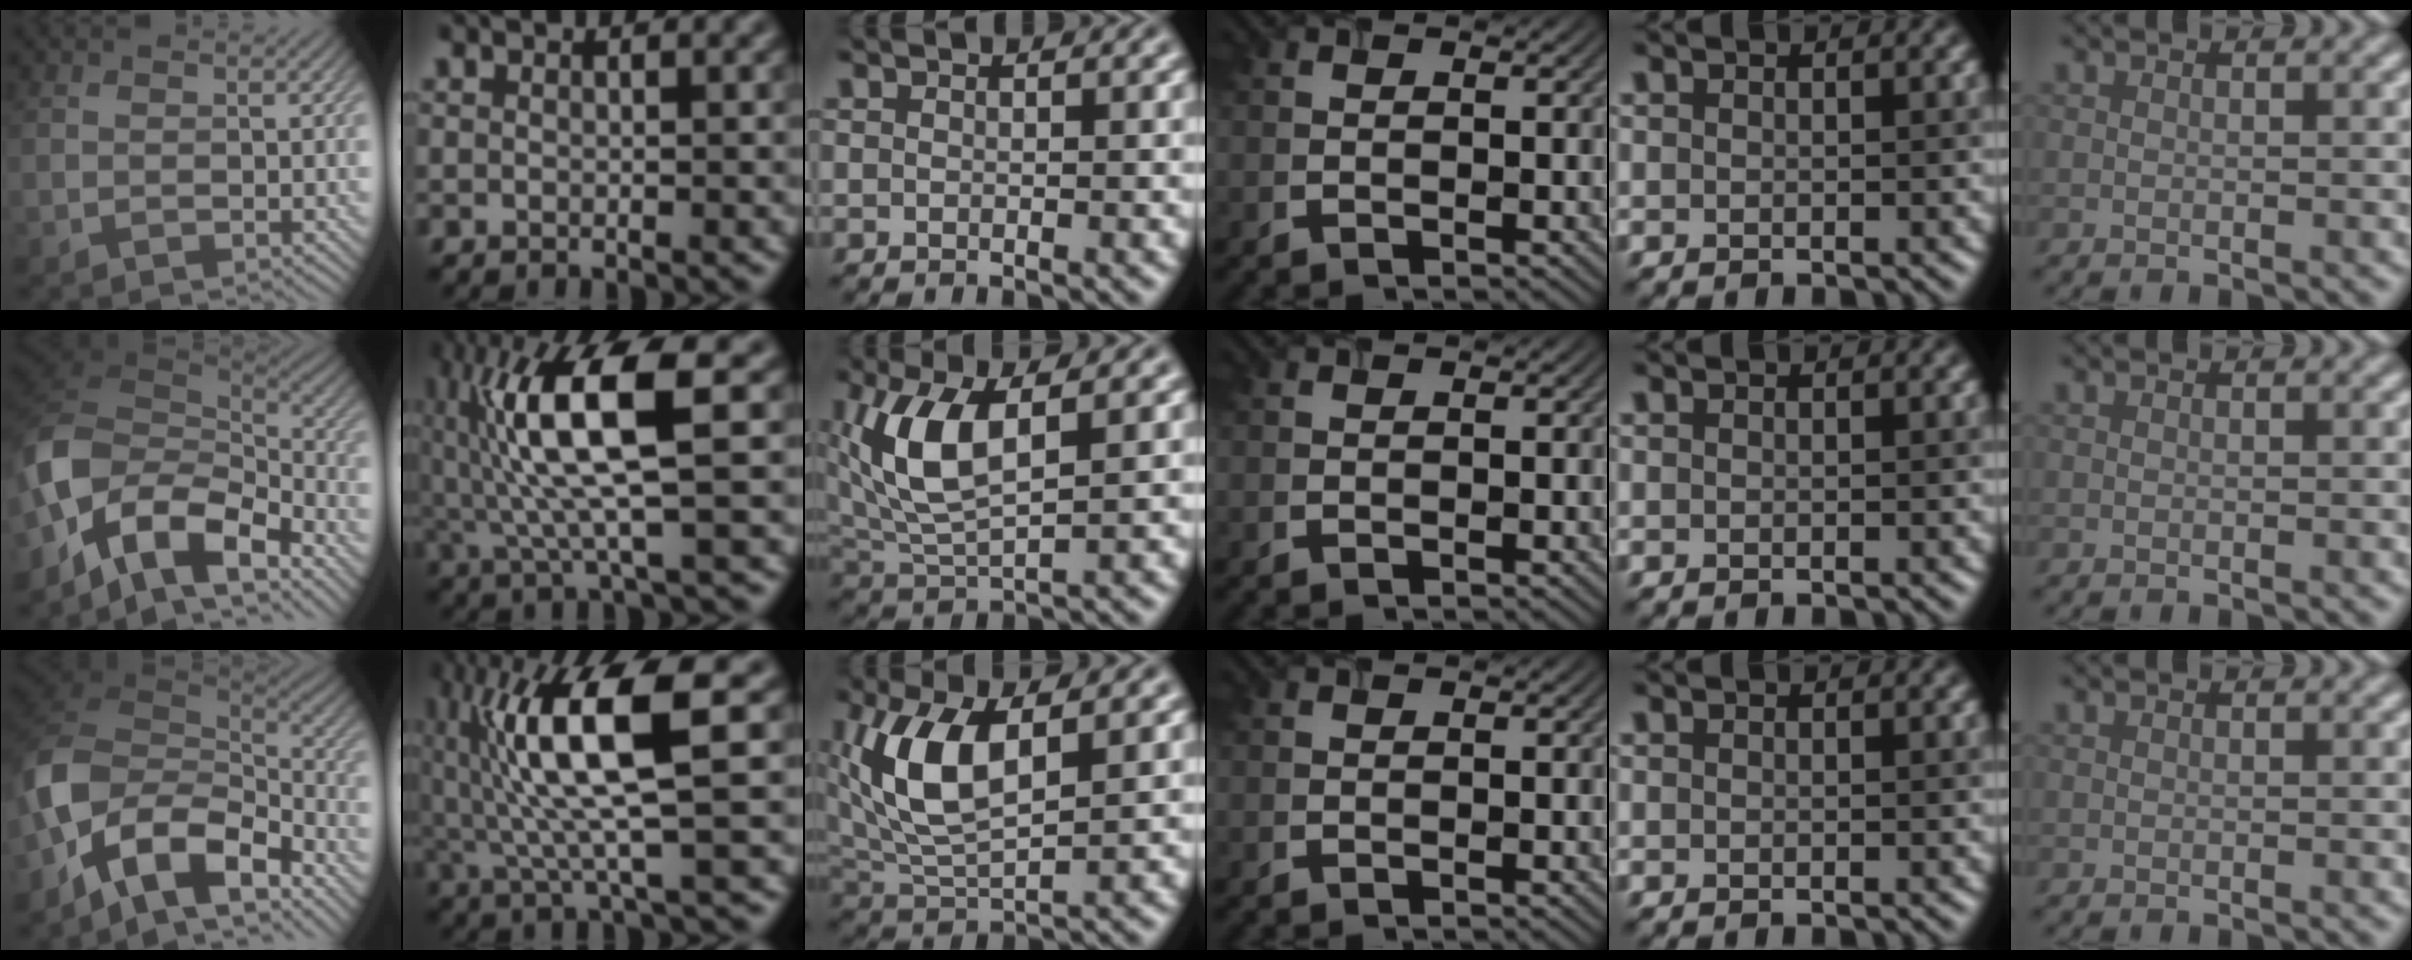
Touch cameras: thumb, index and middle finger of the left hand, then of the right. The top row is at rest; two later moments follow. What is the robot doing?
{"motion": "lift_and_place", "object": "timer"}